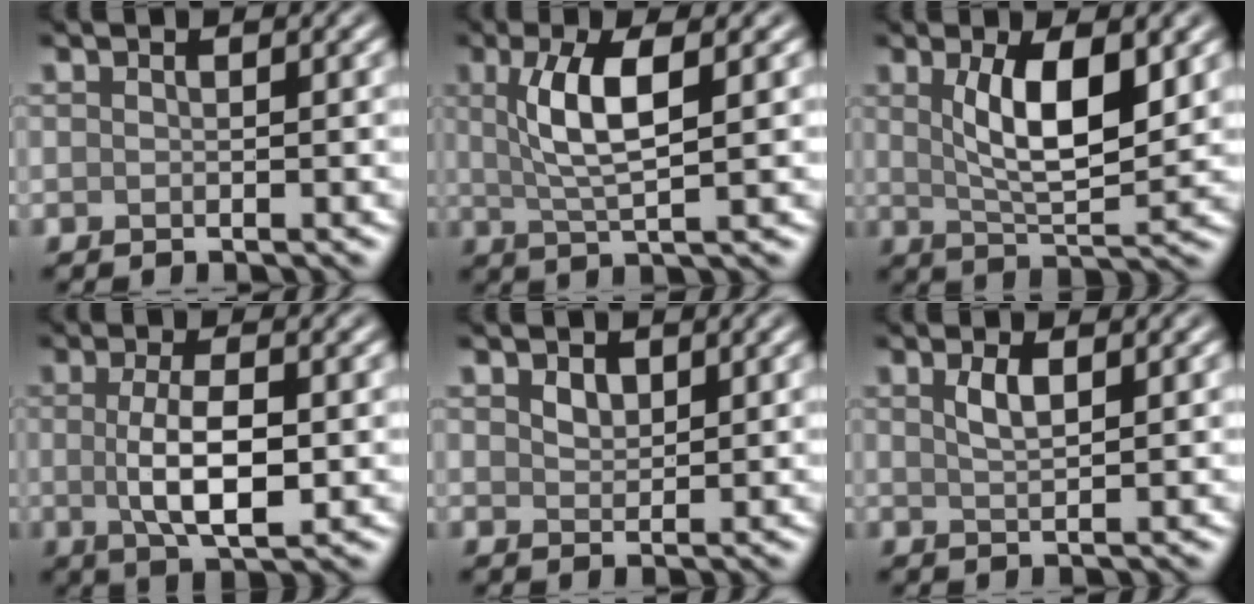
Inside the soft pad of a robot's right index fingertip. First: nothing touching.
{"total": 5.1, "force": [1.2, 1.4, 4.7], "torque": [-0.095, 0.003, 0.026]}
{"total": 6.4, "force": [1.7, 2.2, 5.8], "torque": [-0.105, -0.006, 0.036]}
{"total": 5.4, "force": [-0.1, 1.9, 5.0], "torque": [-0.101, -0.004, -0.001]}
{"total": 1.4, "force": [0.9, 0.8, 0.7], "torque": [-0.013, 0.000, 0.020]}
{"total": 1.8, "force": [0.9, 0.5, 1.4], "torque": [-0.030, 0.001, 0.018]}